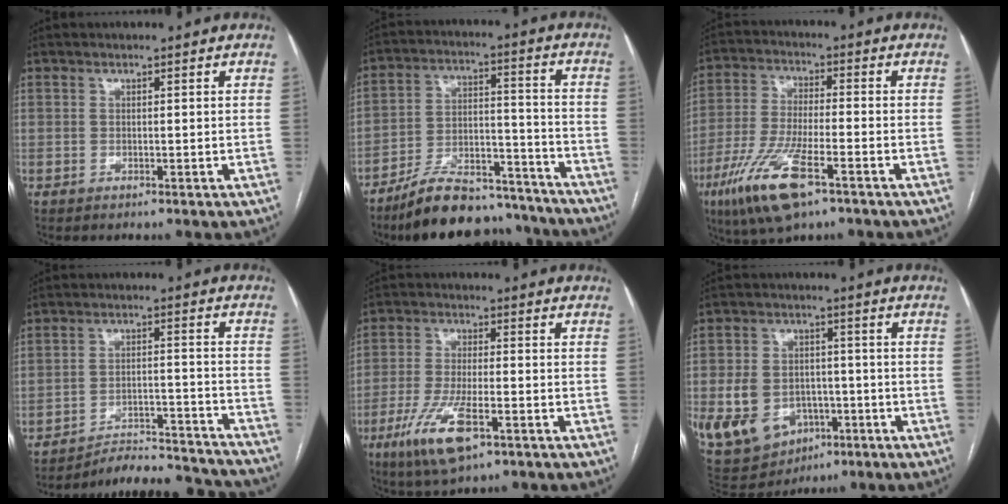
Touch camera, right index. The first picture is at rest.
{"total": 18.2, "force": [-16.0, 5.4, 6.8], "torque": [-0.112, 0.030, -0.250]}
{"total": 12.8, "force": [-6.9, 2.8, 10.4], "torque": [-0.218, -0.024, -0.122]}
{"total": 18.7, "force": [-18.2, 1.6, 3.8], "torque": [-0.050, 0.005, -0.247]}
{"total": 10.4, "force": [-5.1, 2.7, 8.7], "torque": [-0.179, -0.020, -0.087]}
{"total": 21.9, "force": [-7.1, 16.9, 12.0], "torque": [-0.304, 0.015, -0.093]}